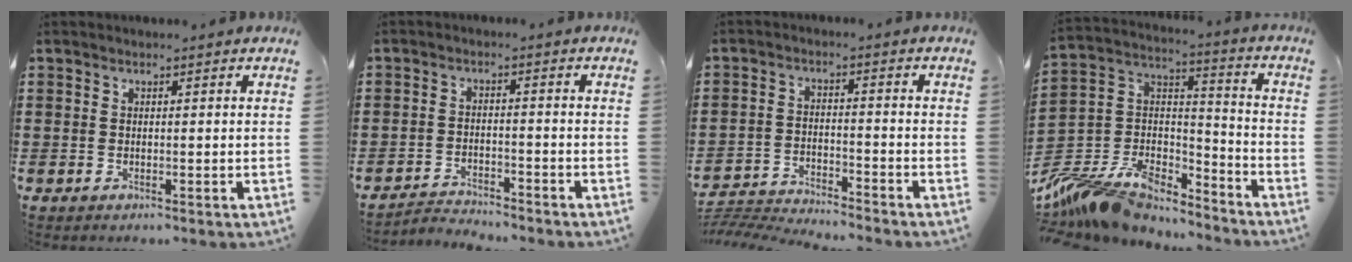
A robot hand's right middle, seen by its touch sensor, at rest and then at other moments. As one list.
[{"total": 2.8, "force": [-2.8, 0.2, 0.2], "torque": [-0.010, 0.003, -0.061]}, {"total": 4.2, "force": [-4.2, 0.2, 0.6], "torque": [-0.029, -0.004, -0.094]}, {"total": 10.4, "force": [-9.1, 4.1, 2.8], "torque": [-0.079, 0.006, -0.184]}]